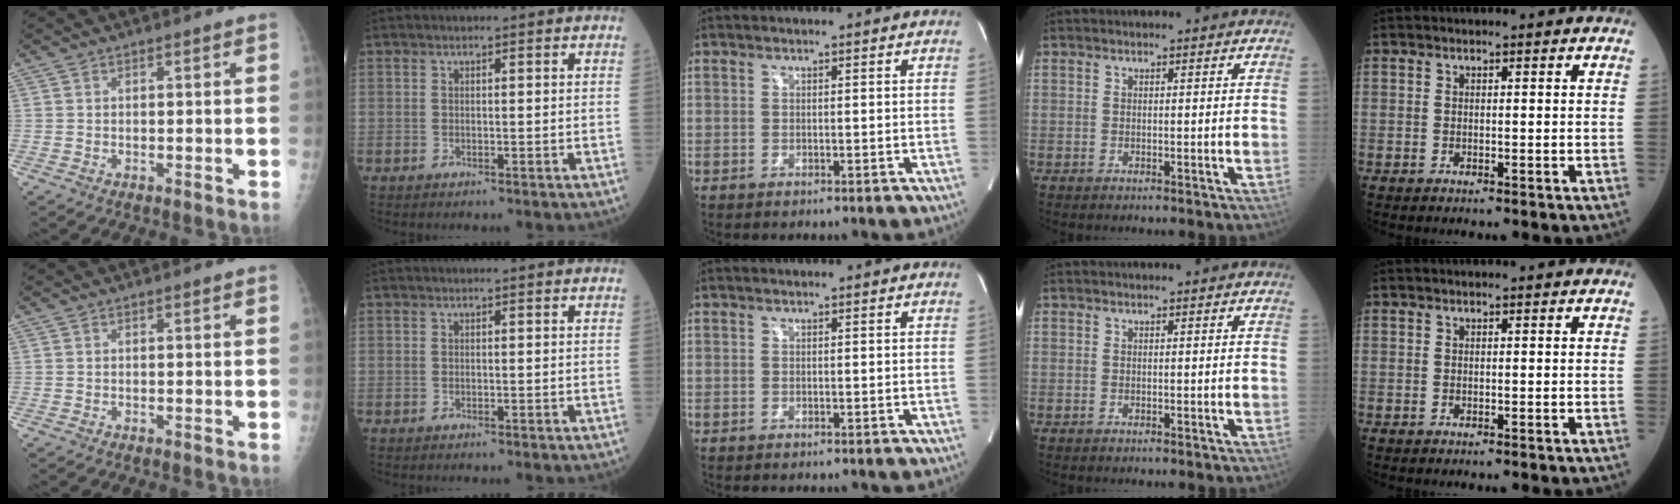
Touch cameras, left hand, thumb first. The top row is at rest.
{}